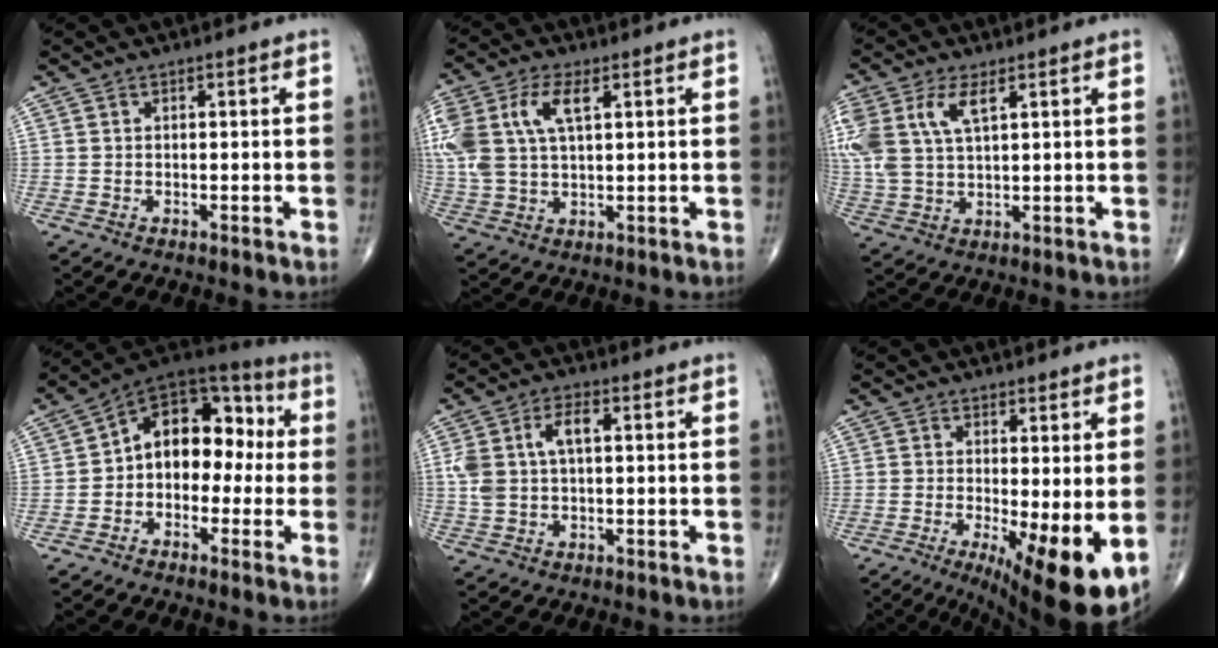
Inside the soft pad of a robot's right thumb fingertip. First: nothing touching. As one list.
[{"total": 13.4, "force": [4.2, 7.0, 10.7], "torque": [-0.253, 0.008, 0.083]}, {"total": 11.8, "force": [4.4, 6.0, 9.2], "torque": [-0.221, 0.003, 0.092]}, {"total": 14.4, "force": [-0.3, 10.1, 10.4], "torque": [-0.104, 0.050, -0.025]}, {"total": 7.4, "force": [1.5, 4.0, 6.1], "torque": [-0.134, 0.018, 0.032]}, {"total": 11.9, "force": [-2.4, 3.1, 11.2], "torque": [-0.165, -0.023, -0.026]}]